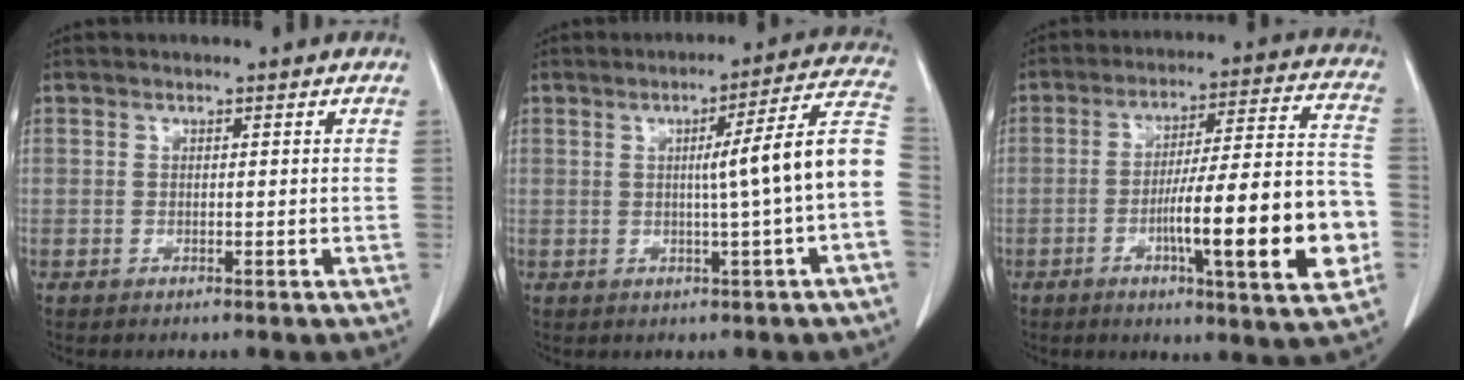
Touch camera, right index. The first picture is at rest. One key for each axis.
{"total": 11.0, "fx": -0.7, "fy": -1.2, "fz": 10.9, "tx": -0.141, "ty": 0.021, "tz": -0.014}
{"total": 18.9, "fx": -5.1, "fy": 1.5, "fz": 18.2, "tx": -0.243, "ty": 0.014, "tz": -0.070}